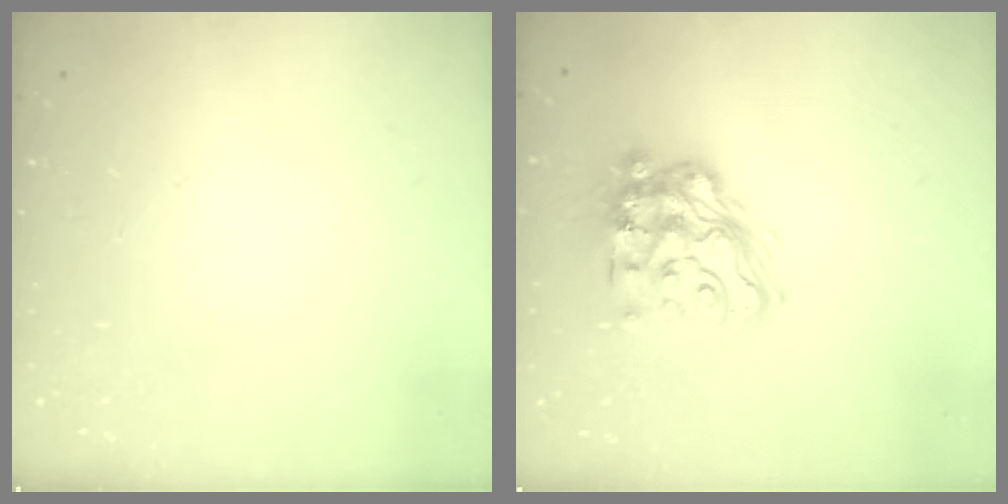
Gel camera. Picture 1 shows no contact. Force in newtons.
{"total": 16.6, "press": 16.5, "slide": 1.9}